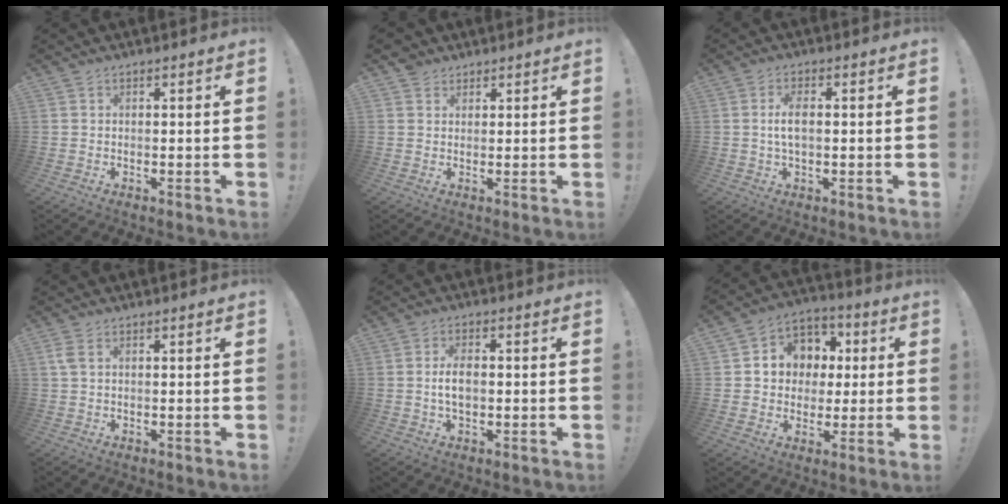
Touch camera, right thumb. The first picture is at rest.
{"total": 2.9, "force": [2.0, 2.1, 0.3], "torque": [-0.007, -0.004, 0.038]}
{"total": 4.9, "force": [0.2, 2.2, 4.4], "torque": [-0.083, 0.003, 0.000]}
{"total": 3.0, "force": [1.1, 1.3, 2.5], "torque": [-0.043, 0.002, 0.020]}
{"total": 5.4, "force": [-0.5, 2.9, 4.5], "torque": [-0.082, 0.002, -0.013]}
{"total": 10.3, "force": [0.9, 9.7, 3.3], "torque": [-0.044, 0.000, 0.026]}